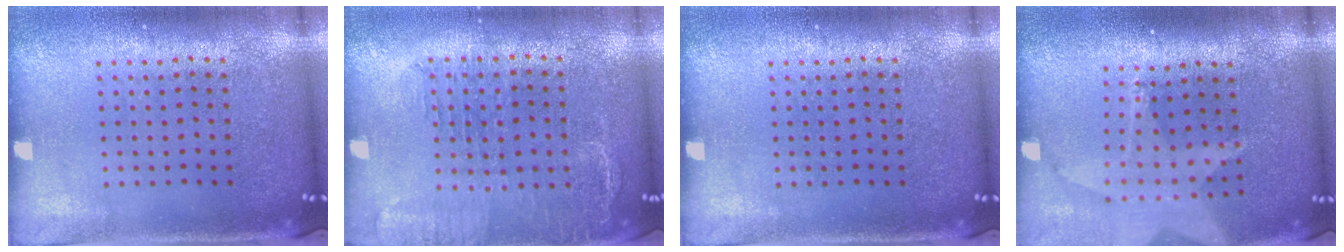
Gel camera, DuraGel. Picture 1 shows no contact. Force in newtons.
{"total": 1.7, "press": 1.4, "slide": 0.8}
{"total": 0.0}
{"total": 1.8, "press": 1.4, "slide": 1.0}